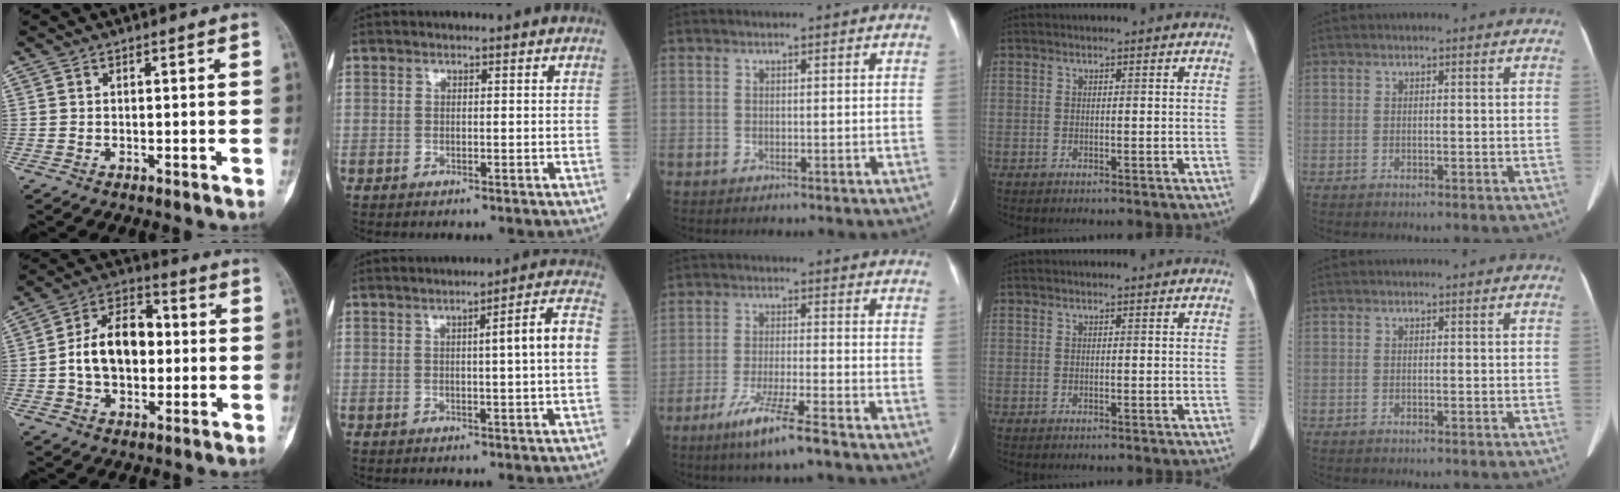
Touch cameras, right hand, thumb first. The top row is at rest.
{"thumb": {"total": 13.5, "force": [-0.1, 9.0, 10.1], "torque": [-0.149, 0.028, -0.008]}, "index": {"total": 6.4, "force": [0.4, -0.6, 6.4], "torque": [-0.091, 0.010, 0.005]}, "middle": {"total": 8.0, "force": [-5.4, -0.1, 6.0], "torque": [-0.117, -0.020, -0.098]}}